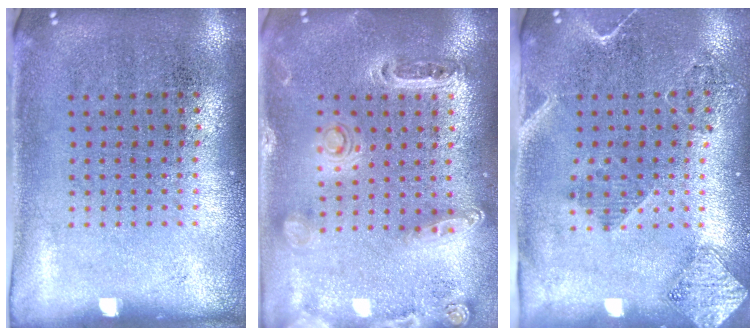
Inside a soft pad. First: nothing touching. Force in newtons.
{"total": 1.3, "press": 1.3, "slide": 0.3}
{"total": 1.8, "press": 1.7, "slide": 0.8}